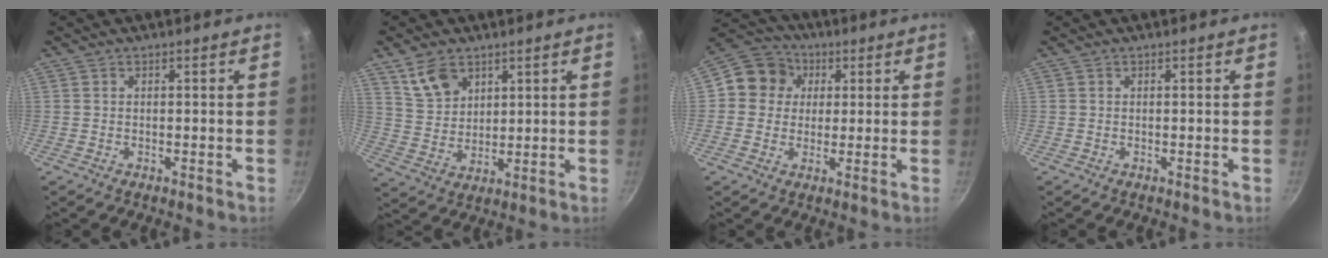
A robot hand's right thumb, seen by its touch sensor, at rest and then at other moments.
{"total": 8.1, "force": [4.7, 5.3, 3.8], "torque": [-0.051, -0.021, 0.099]}
{"total": 8.9, "force": [1.7, 8.2, 2.9], "torque": [-0.017, 0.014, 0.008]}
{"total": 0.0}